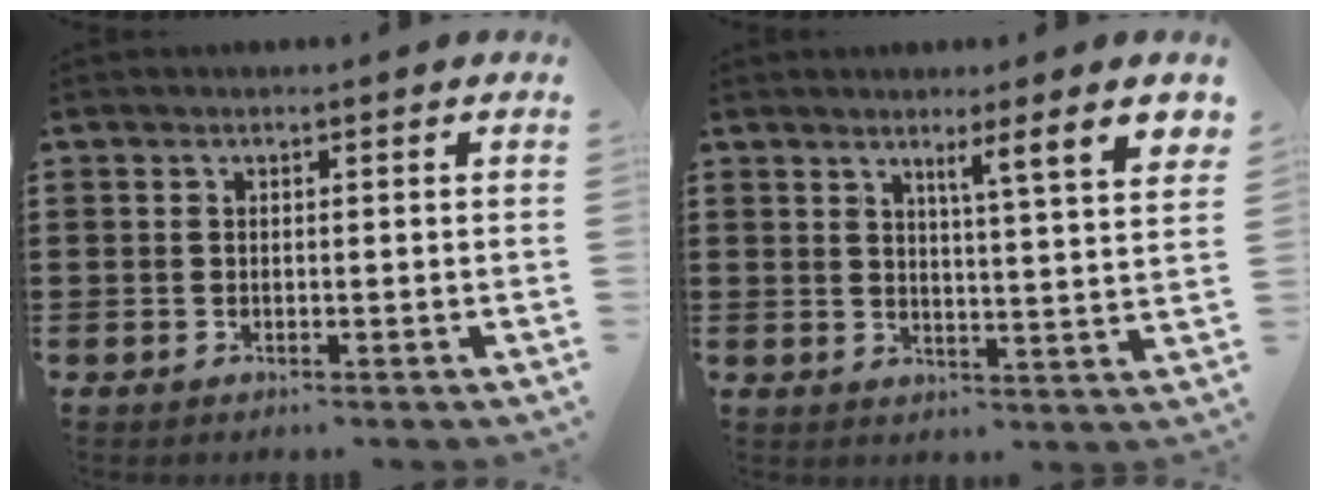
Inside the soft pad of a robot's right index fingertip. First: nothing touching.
{"total": 5.5, "force": [3.2, -0.4, 4.4], "torque": [-0.079, -0.014, 0.046]}